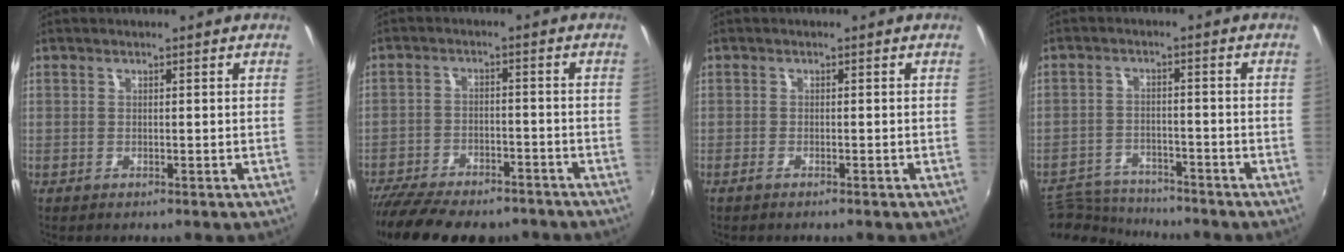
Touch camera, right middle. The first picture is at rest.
{"total": 16.7, "force": [-13.5, 5.8, 7.8], "torque": [-0.170, -0.037, -0.204]}
{"total": 1.4, "force": [-1.1, 0.2, 0.7], "torque": [-0.017, -0.004, -0.023]}
{"total": 11.8, "force": [-11.1, 2.6, 3.2], "torque": [-0.092, -0.003, -0.187]}